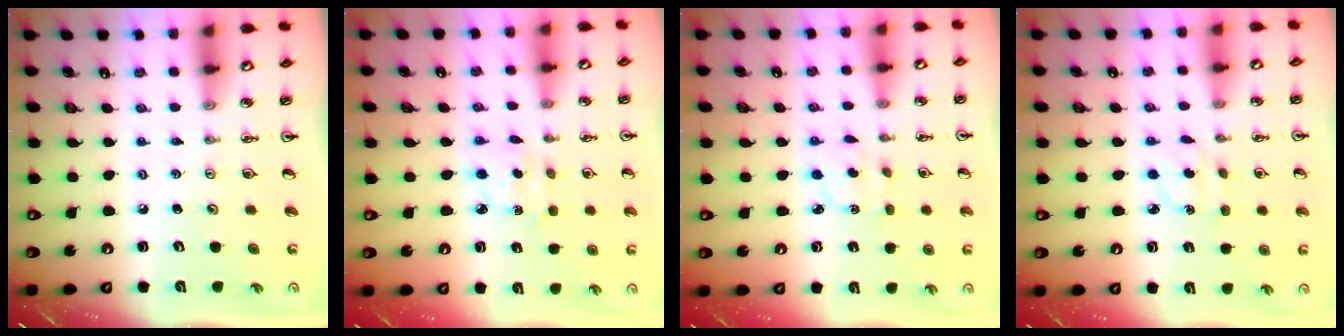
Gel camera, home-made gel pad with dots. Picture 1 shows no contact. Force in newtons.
{"total": 2.8, "press": 2.8, "slide": 0.4}
{"total": 2.3, "press": 2.2, "slide": 0.6}
{"total": 3.3, "press": 3.3, "slide": 0.4}